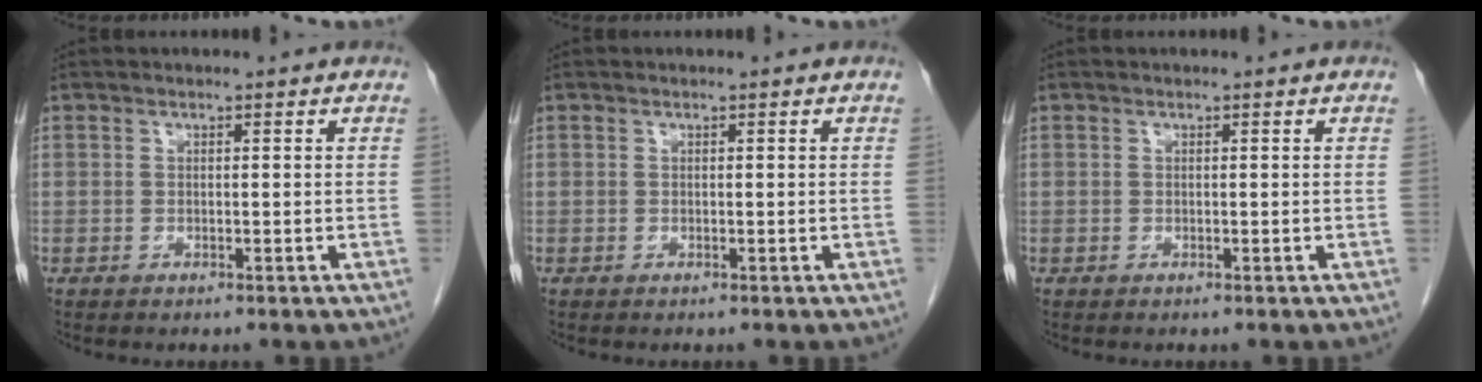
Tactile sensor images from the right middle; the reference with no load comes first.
{"total": 0.0}
{"total": 0.0}